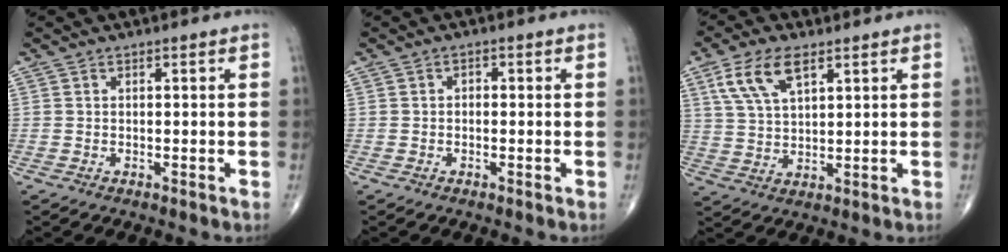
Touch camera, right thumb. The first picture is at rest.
{"total": 1.0, "force": [-0.1, 0.8, 0.6], "torque": [-0.003, 0.005, -0.006]}
{"total": 9.2, "force": [4.6, 4.3, 6.7], "torque": [-0.132, -0.008, 0.093]}